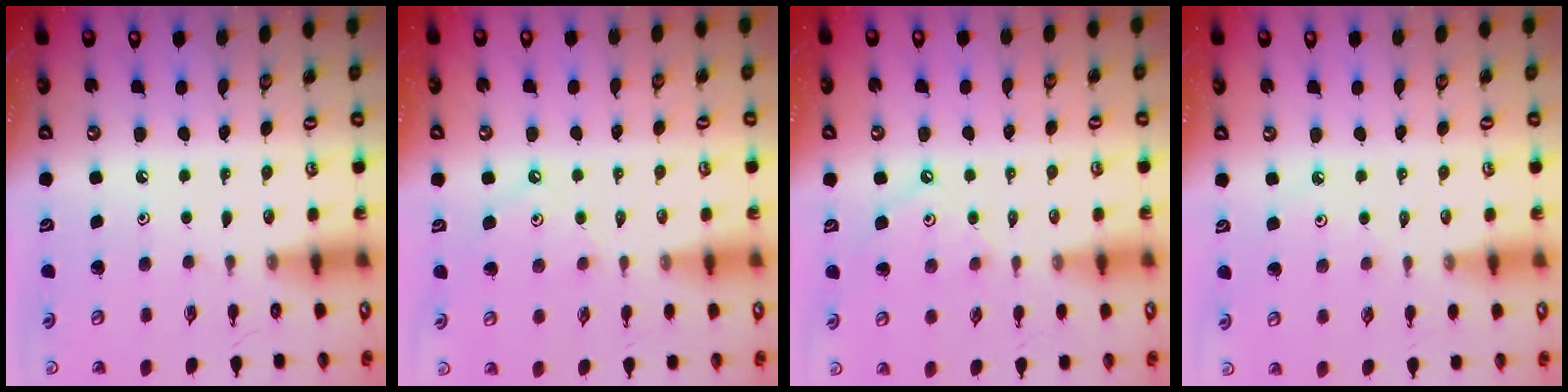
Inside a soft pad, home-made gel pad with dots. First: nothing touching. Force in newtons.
{"total": 1.8, "press": 1.8, "slide": 0.3}
{"total": 2.3, "press": 2.3, "slide": 0.2}
{"total": 2.6, "press": 2.6, "slide": 0.5}